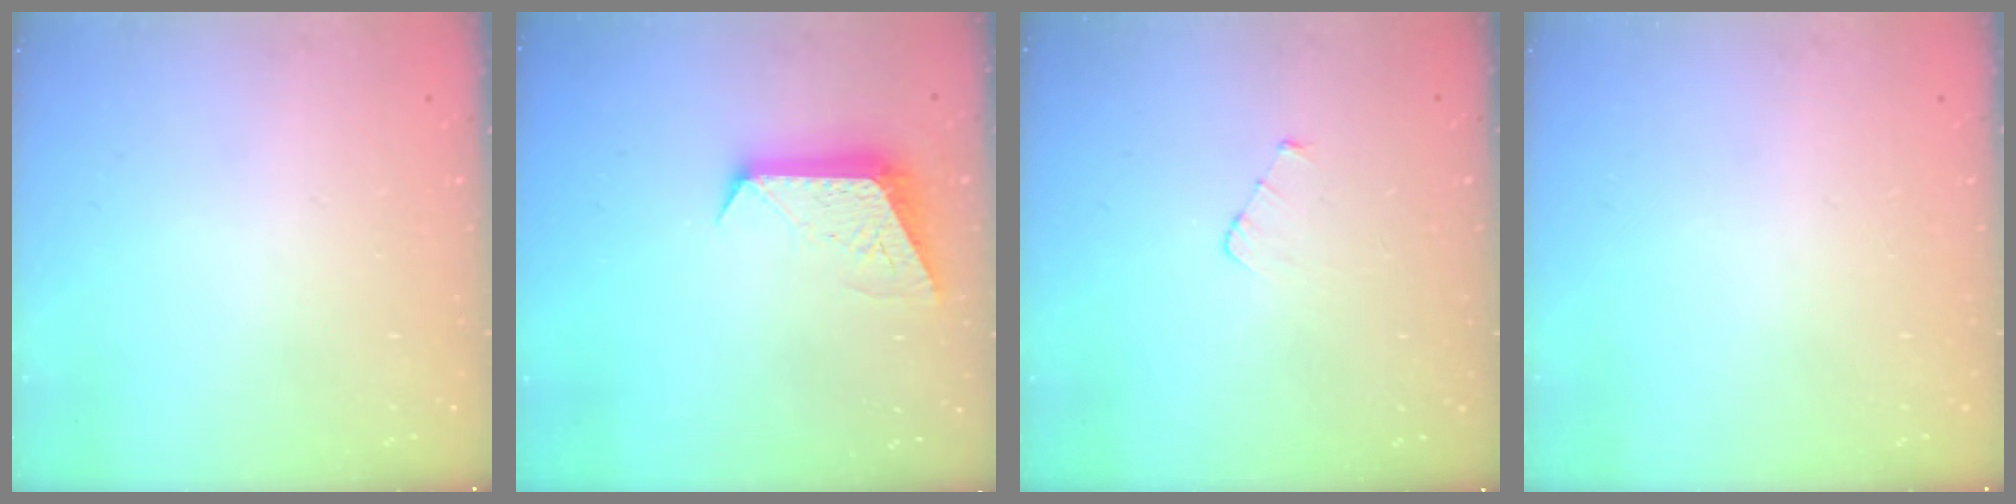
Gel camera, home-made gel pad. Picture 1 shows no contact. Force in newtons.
{"total": 9.6, "press": 9.6, "slide": 0.5}
{"total": 3.5, "press": 3.5, "slide": 0.3}
{"total": 0.0}